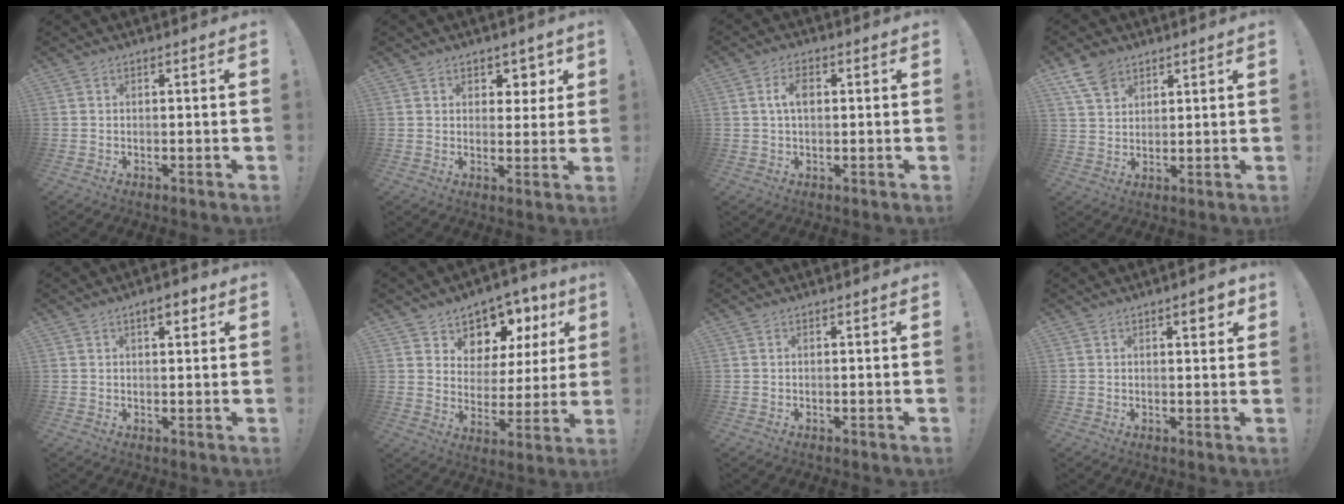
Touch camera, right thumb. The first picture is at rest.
{"total": 4.9, "force": [2.7, 3.8, 1.4], "torque": [-0.001, -0.022, 0.047]}
{"total": 4.7, "force": [0.8, 2.8, 3.7], "torque": [-0.071, 0.011, 0.012]}
{"total": 8.2, "force": [5.4, 5.1, 3.5], "torque": [-0.067, -0.018, 0.107]}
{"total": 4.7, "force": [2.6, 1.8, 3.5], "torque": [-0.035, -0.009, 0.037]}
{"total": 9.4, "force": [6.9, 6.0, 2.6], "torque": [-0.030, -0.069, 0.128]}
{"total": 0.0}
{"total": 4.1, "force": [2.2, 0.9, 3.2], "torque": [-0.029, -0.015, 0.029]}